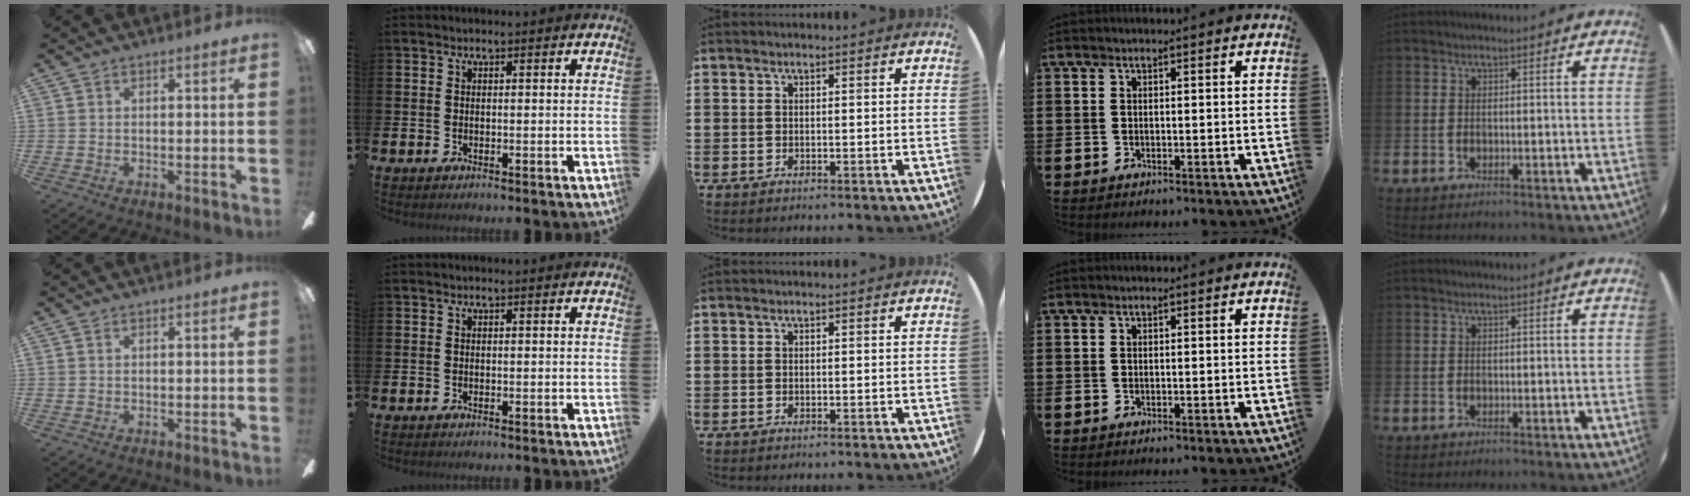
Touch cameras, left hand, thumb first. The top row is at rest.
{}